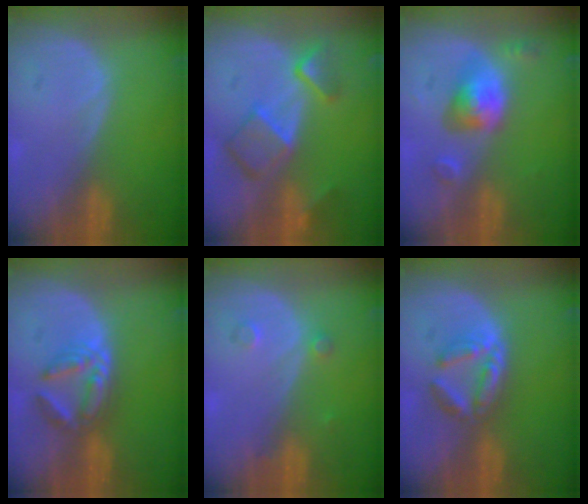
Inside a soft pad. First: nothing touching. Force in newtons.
{"total": 7.9, "press": 6.8, "slide": 3.9}
{"total": 5.8, "press": 5.3, "slide": 2.1}
{"total": 6.0, "press": 5.4, "slide": 2.7}
{"total": 1.7, "press": 1.7, "slide": 0.3}
{"total": 5.0, "press": 5.0, "slide": 0.8}